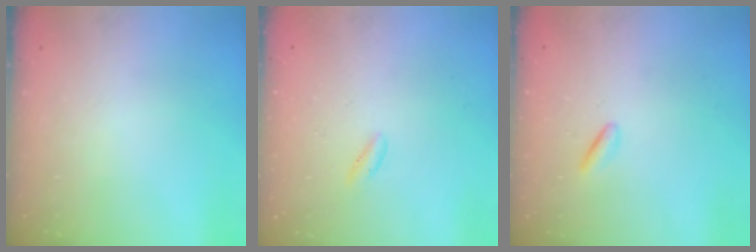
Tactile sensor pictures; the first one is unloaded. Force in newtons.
{"total": 1.1, "press": 0.9, "slide": 0.5}
{"total": 1.5, "press": 1.3, "slide": 0.7}